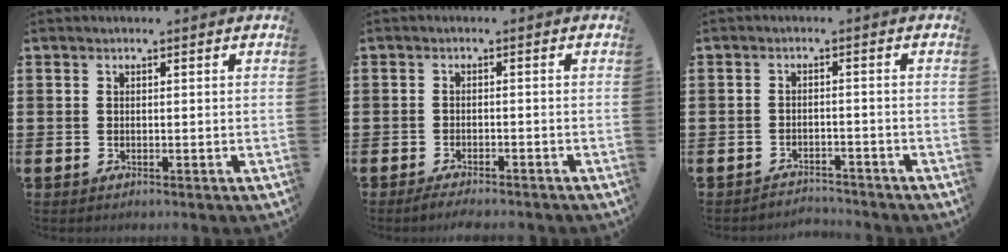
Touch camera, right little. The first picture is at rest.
{"total": 1.7, "force": [-1.6, 0.0, 0.5], "torque": [-0.011, 0.002, -0.031]}
{"total": 2.1, "force": [-2.1, 0.0, -0.3], "torque": [-0.002, 0.004, -0.047]}